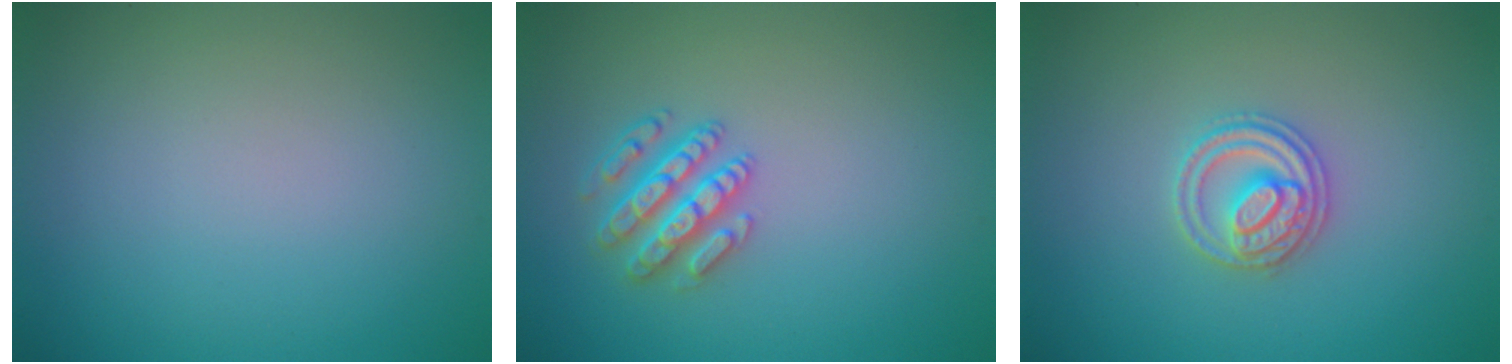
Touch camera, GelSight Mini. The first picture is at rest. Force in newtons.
{"total": 3.4, "press": 3.2, "slide": 1.2}
{"total": 2.8, "press": 2.7, "slide": 0.5}